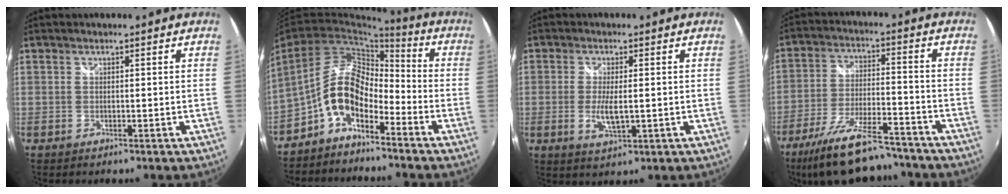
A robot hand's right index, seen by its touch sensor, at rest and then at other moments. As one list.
[{"total": 9.5, "force": [-5.4, 4.9, 6.1], "torque": [-0.120, 0.015, -0.107]}, {"total": 5.1, "force": [-0.8, 1.6, 4.7], "torque": [-0.093, -0.011, -0.011]}, {"total": 18.5, "force": [-15.6, 4.8, 8.8], "torque": [-0.180, -0.020, -0.244]}]